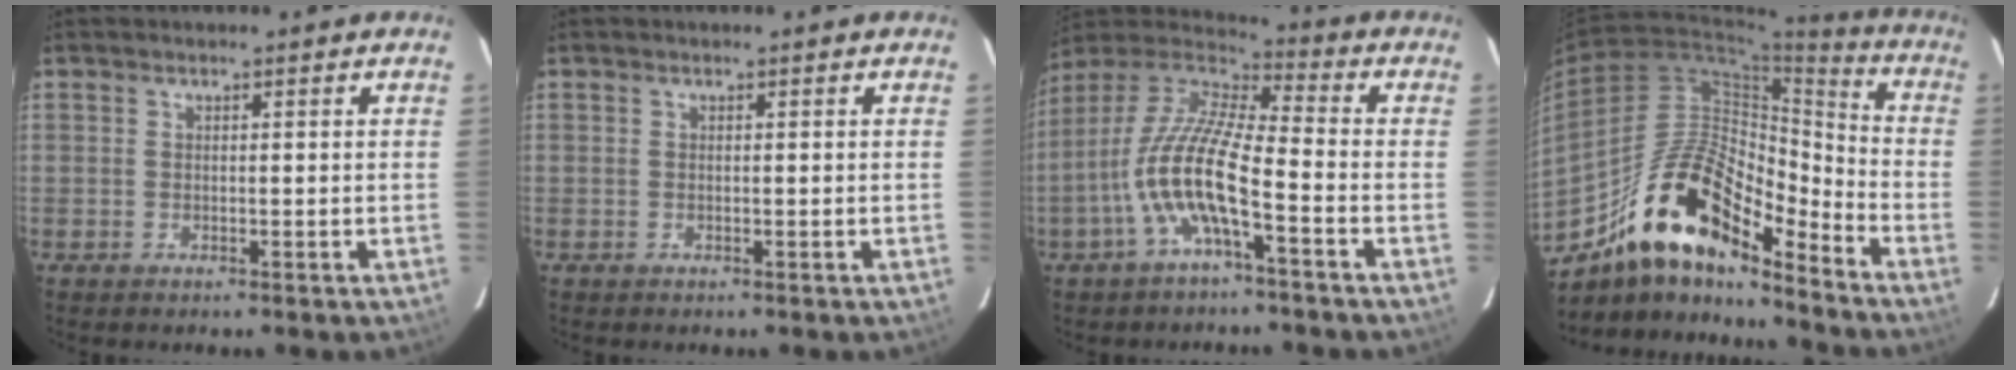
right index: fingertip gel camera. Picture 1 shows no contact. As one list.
[{"total": 0.0}, {"total": 13.7, "force": [-5.0, 2.8, 12.4], "torque": [-0.246, 0.000, -0.103]}, {"total": 18.8, "force": [-13.7, 6.2, 11.3], "torque": [-0.197, 0.008, -0.255]}]